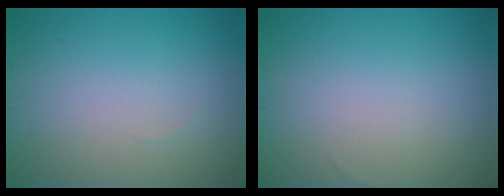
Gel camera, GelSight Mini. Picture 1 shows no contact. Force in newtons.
{"total": 0.0}